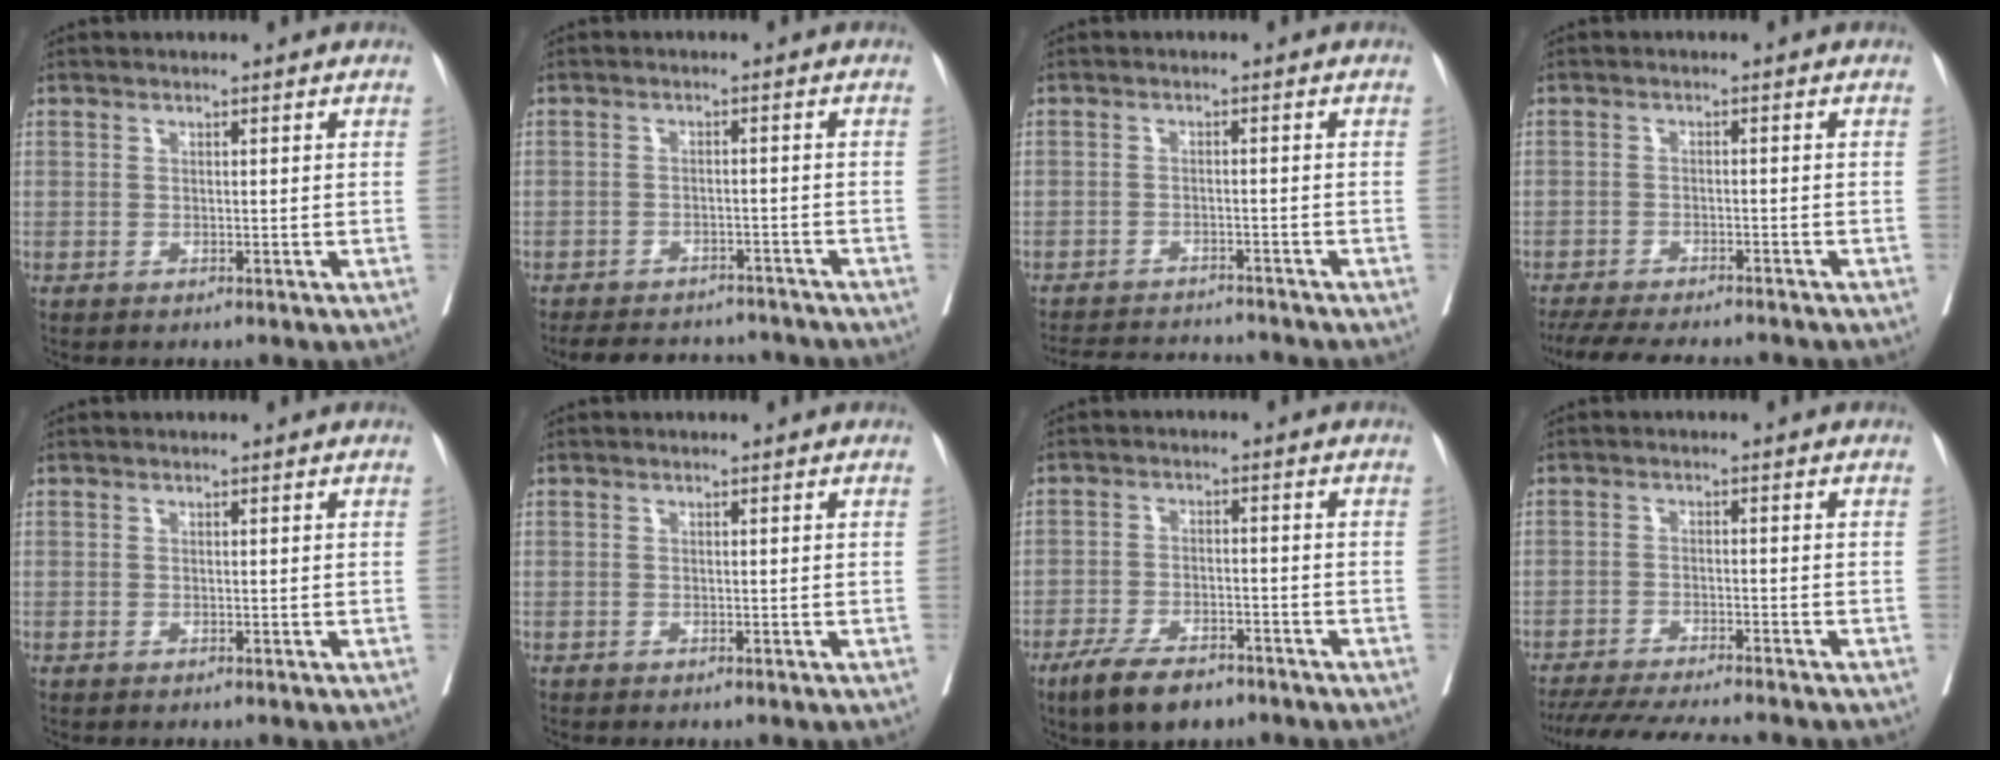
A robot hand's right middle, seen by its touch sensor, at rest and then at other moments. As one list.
[{"total": 11.7, "force": [-10.6, 3.8, 3.3], "torque": [-0.057, 0.009, -0.133]}, {"total": 8.5, "force": [-8.3, 0.8, 1.7], "torque": [-0.025, 0.000, -0.124]}, {"total": 12.9, "force": [-11.5, 2.3, 5.4], "torque": [-0.092, -0.014, -0.159]}, {"total": 0.0}, {"total": 0.0}, {"total": 7.9, "force": [-5.8, 2.8, 4.5], "torque": [-0.084, -0.008, -0.100]}, {"total": 13.4, "force": [-12.0, 0.9, 6.0], "torque": [-0.087, -0.023, -0.175]}]